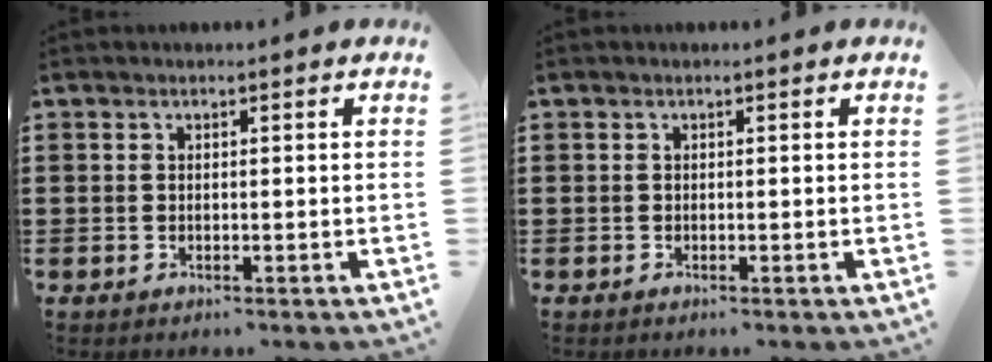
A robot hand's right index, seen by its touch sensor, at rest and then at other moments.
{"total": 0.0}